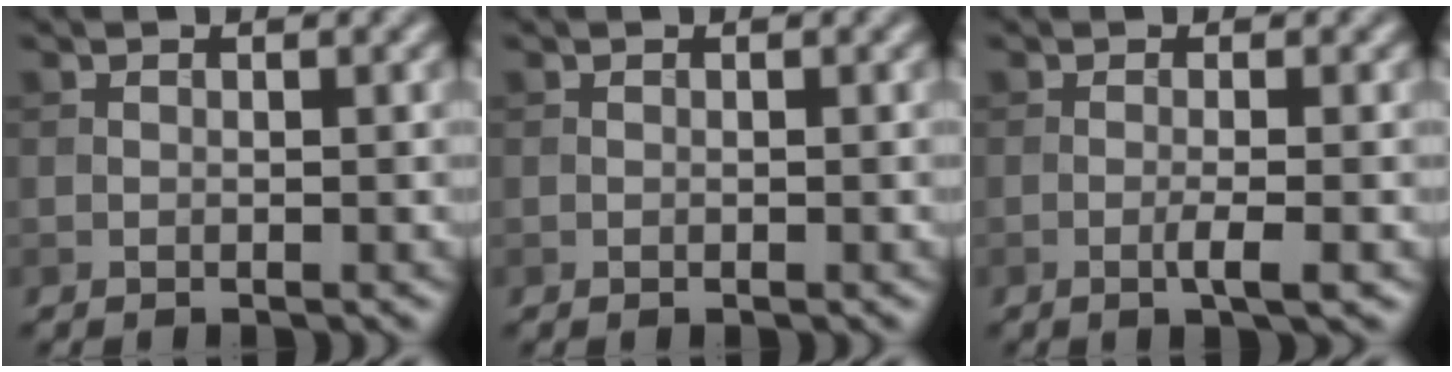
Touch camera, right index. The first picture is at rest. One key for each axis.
{"total": 0.0}
{"total": 2.1, "fx": -0.6, "fy": 0.3, "fz": 2.0, "tx": -0.029, "ty": 0.002, "tz": -0.015}